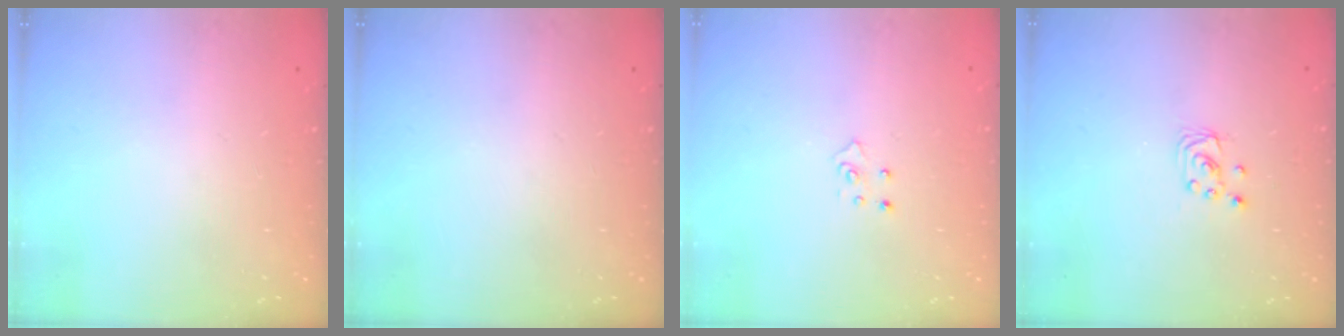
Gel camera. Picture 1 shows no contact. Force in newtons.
{"total": 0.0}
{"total": 3.9, "press": 3.9, "slide": 0.3}
{"total": 2.2, "press": 2.2, "slide": 0.2}